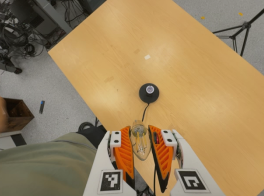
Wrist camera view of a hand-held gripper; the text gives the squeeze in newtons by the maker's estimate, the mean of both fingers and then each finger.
{"total": 21.8, "left": 24.5, "right": 19.1}